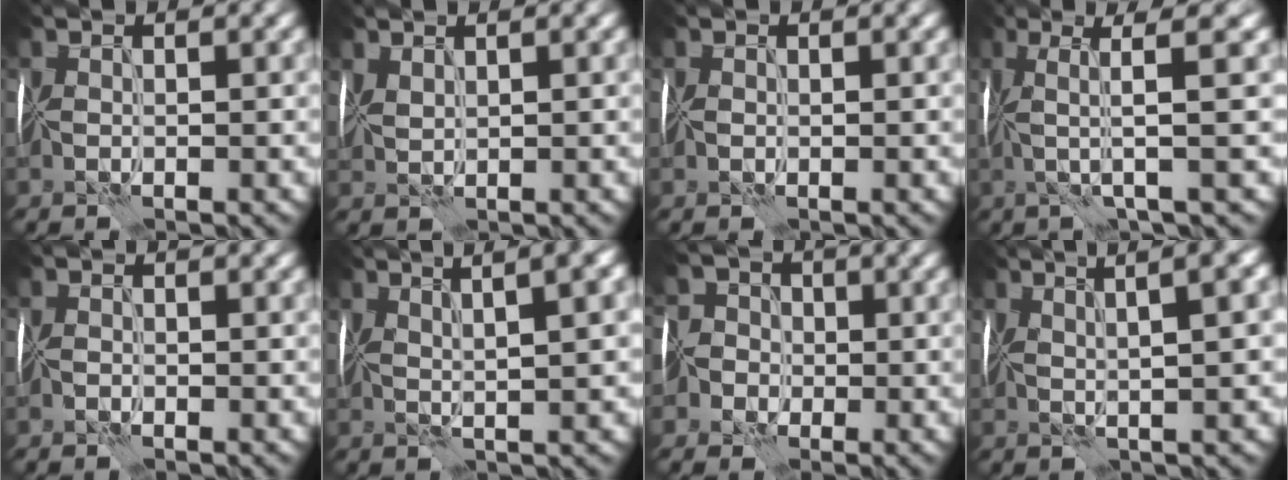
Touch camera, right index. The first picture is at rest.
{"total": 1.4, "force": [1.2, 0.4, 0.7], "torque": [-0.022, 0.006, 0.028]}
{"total": 0.5, "force": [0.1, 0.4, 0.2], "torque": [-0.006, 0.002, 0.004]}
{"total": 5.2, "force": [1.3, 0.2, 5.0], "torque": [-0.100, 0.013, 0.021]}
{"total": 0.6, "force": [-0.6, -0.1, 0.1], "torque": [-0.004, -0.001, -0.015]}
{"total": 7.4, "force": [3.8, 2.1, 6.1], "torque": [-0.054, 0.042, 0.027]}
{"total": 5.6, "force": [-1.8, 5.0, 1.8], "torque": [-0.020, 0.015, -0.071]}
{"total": 8.1, "force": [3.7, 2.7, 6.7], "torque": [-0.059, 0.050, 0.028]}